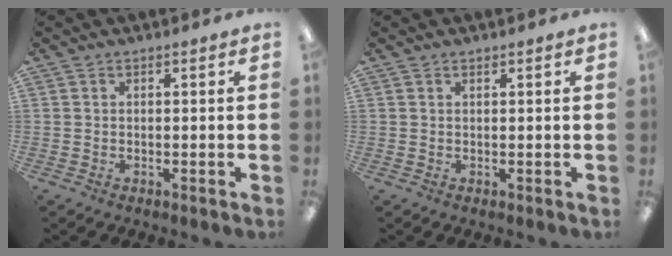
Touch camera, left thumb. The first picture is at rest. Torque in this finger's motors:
{"motor_torque": [0.07, -0.02, 0.20, -0.06, 0.00]}